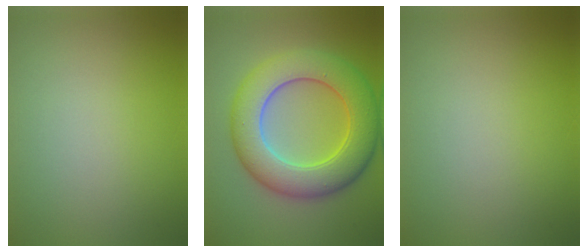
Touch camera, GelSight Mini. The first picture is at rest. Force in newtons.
{"total": 9.4, "press": 9.4, "slide": 0.4}
{"total": 0.0}